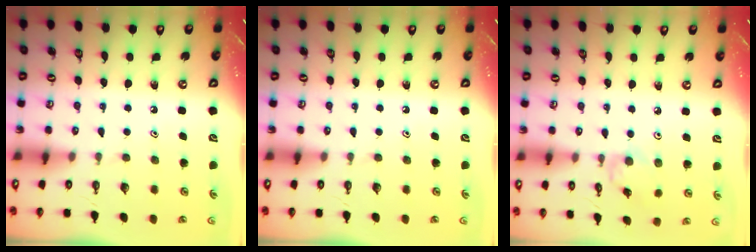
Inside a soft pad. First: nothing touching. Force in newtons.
{"total": 0.0}
{"total": 1.5, "press": 1.4, "slide": 0.4}